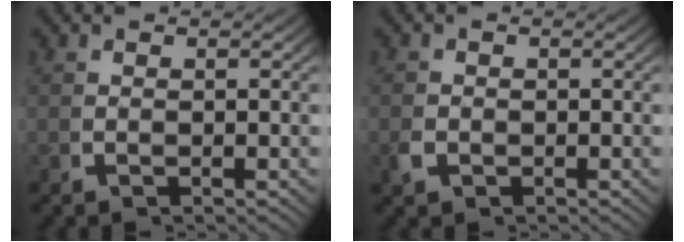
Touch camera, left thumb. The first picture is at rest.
{"total": 1.3, "force": [-0.5, 1.0, 0.5], "torque": [-0.017, -0.005, -0.009]}